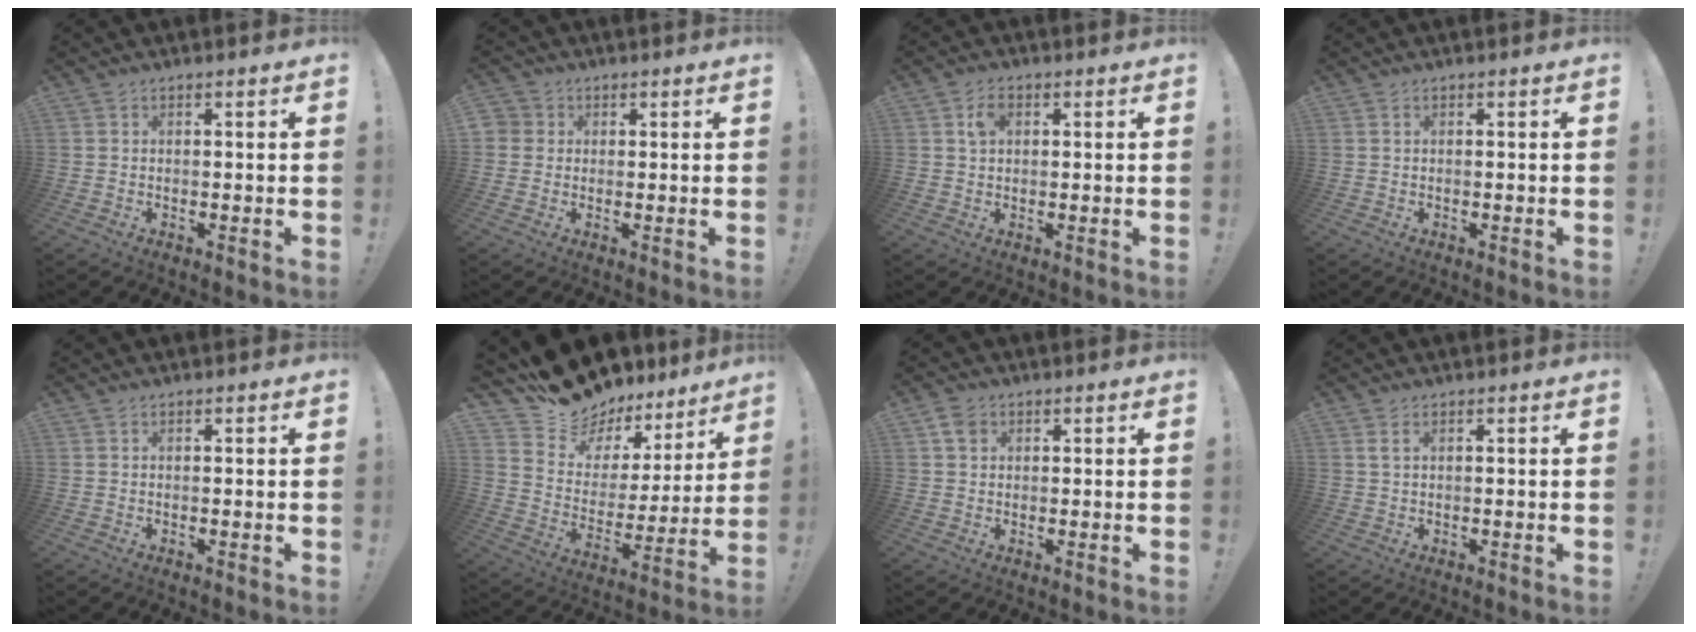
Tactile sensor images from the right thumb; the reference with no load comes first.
{"total": 3.0, "force": [0.4, 2.9, 0.8], "torque": [-0.013, 0.003, 0.009]}
{"total": 3.8, "force": [1.3, 2.6, 2.5], "torque": [-0.043, 0.004, 0.023]}
{"total": 0.0}
{"total": 0.0}
{"total": 14.8, "force": [13.6, 5.6, 2.2], "torque": [-0.061, -0.118, 0.249]}
{"total": 3.6, "force": [1.6, 2.9, 1.4], "torque": [-0.020, -0.001, 0.030]}
{"total": 1.9, "force": [0.9, 0.7, 1.6], "torque": [-0.031, 0.003, 0.015]}